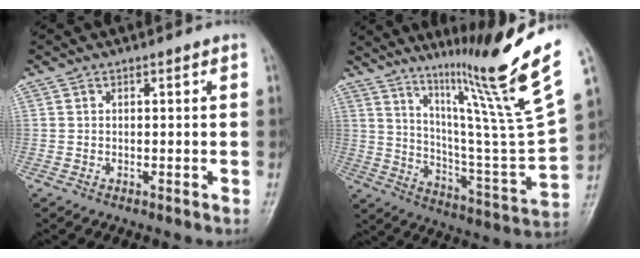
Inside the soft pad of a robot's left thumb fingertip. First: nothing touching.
{"total": 22.9, "force": [14.3, 0.0, 17.9], "torque": [-0.245, -0.079, 0.240]}